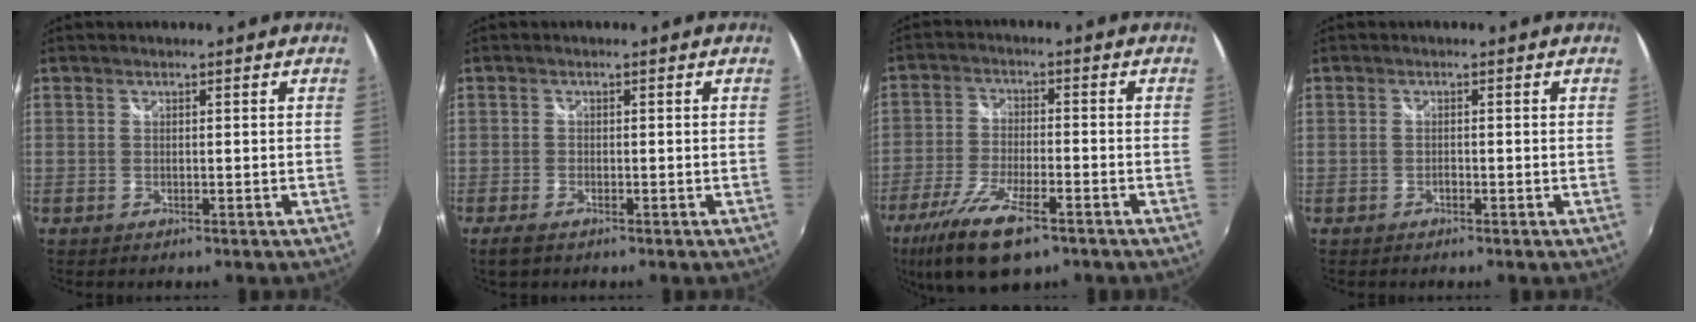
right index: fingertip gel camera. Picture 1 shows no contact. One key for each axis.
{"total": 2.6, "fx": -1.8, "fy": 1.1, "fz": 1.6, "tx": -0.035, "ty": -0.008, "tz": -0.033}
{"total": 13.7, "fx": -8.7, "fy": 4.4, "fz": 9.5, "tx": -0.215, "ty": -0.037, "tz": -0.165}
{"total": 0.7, "fx": -0.5, "fy": 0.3, "fz": 0.4, "tx": -0.009, "ty": -0.001, "tz": -0.011}